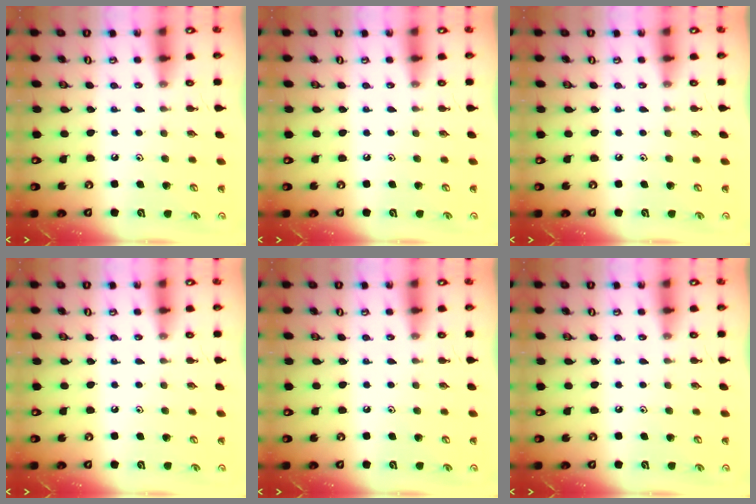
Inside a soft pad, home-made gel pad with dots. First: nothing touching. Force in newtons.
{"total": 0.0}
{"total": 0.0}
{"total": 0.0}
{"total": 0.0}
{"total": 0.0}